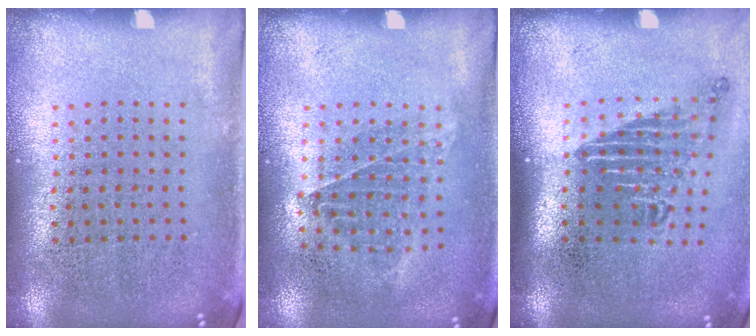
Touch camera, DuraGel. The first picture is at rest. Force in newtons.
{"total": 0.9, "press": 0.8, "slide": 0.5}
{"total": 1.7, "press": 1.2, "slide": 1.3}